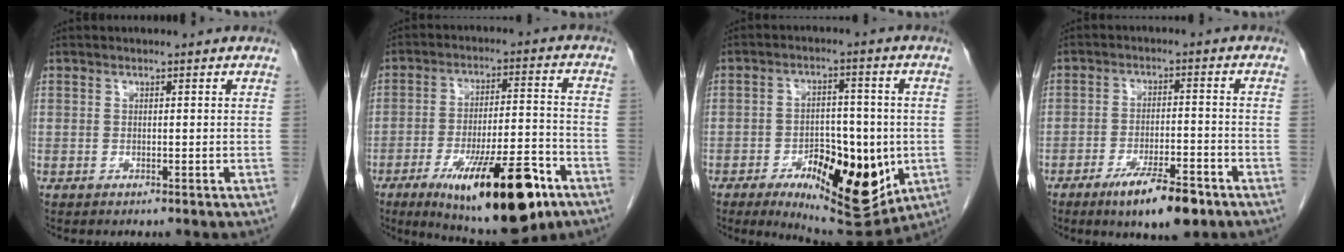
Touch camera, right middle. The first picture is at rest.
{"total": 19.1, "force": [-10.7, 4.1, 15.3], "torque": [-0.204, -0.014, -0.160]}
{"total": 16.1, "force": [-5.4, 6.7, 13.6], "torque": [-0.194, -0.010, -0.067]}
{"total": 8.9, "force": [-5.7, 1.9, 6.5], "torque": [-0.106, -0.009, -0.089]}